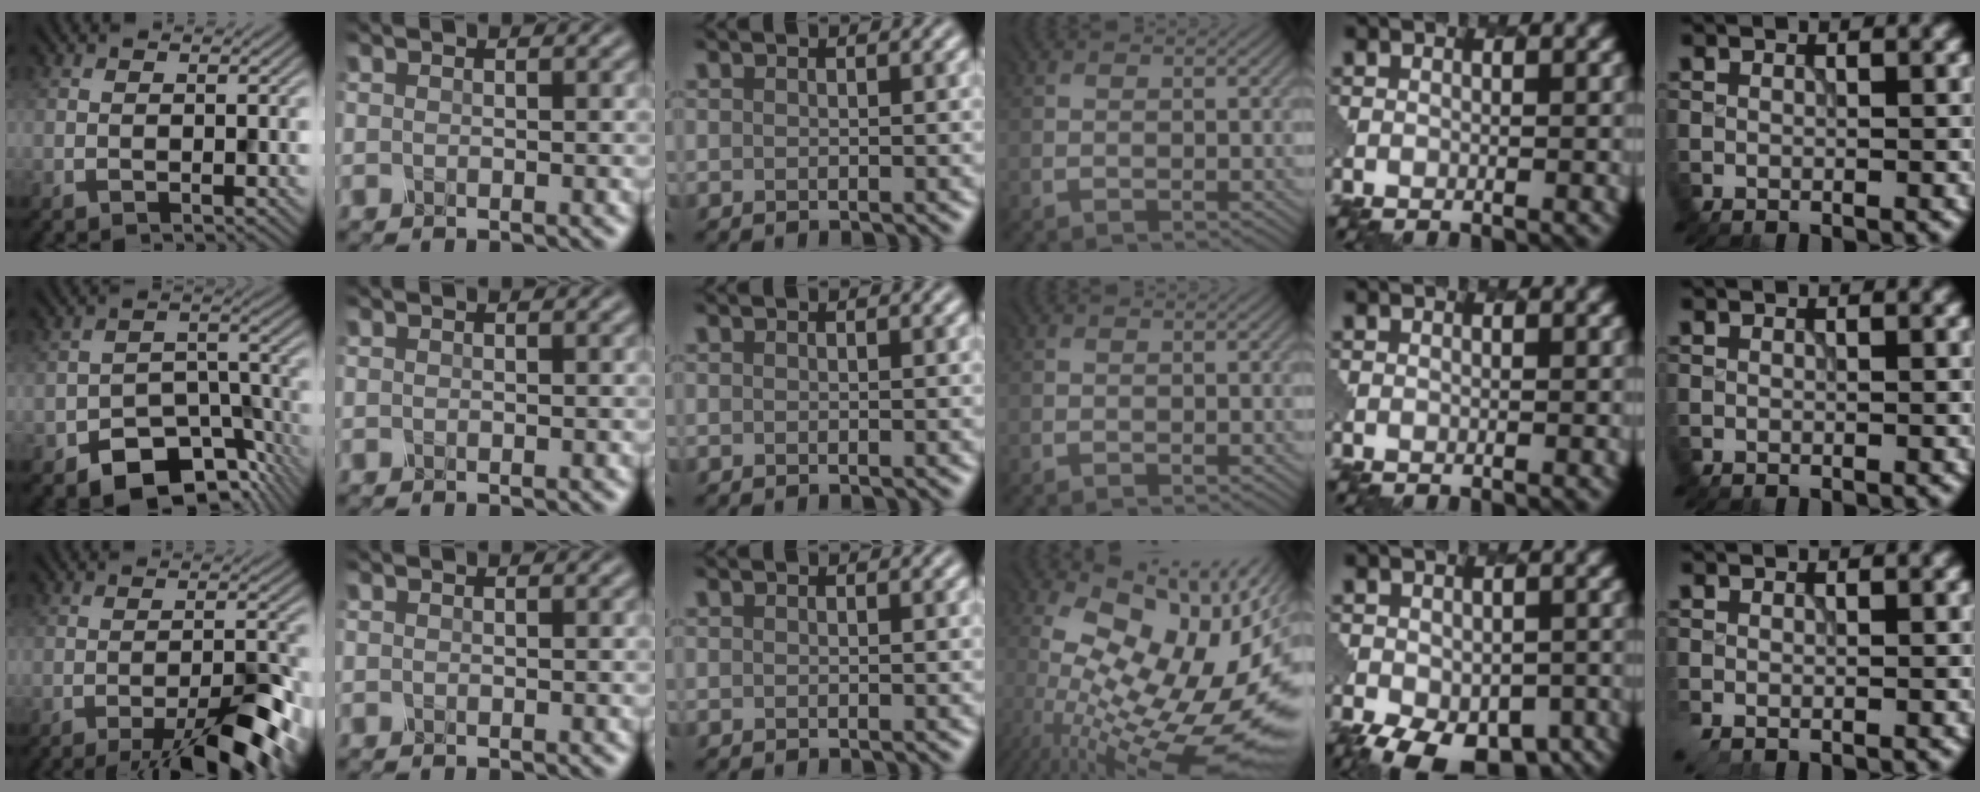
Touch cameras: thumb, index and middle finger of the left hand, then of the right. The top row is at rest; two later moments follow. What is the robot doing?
{"motion": "dispense", "object": "toothpaste"}